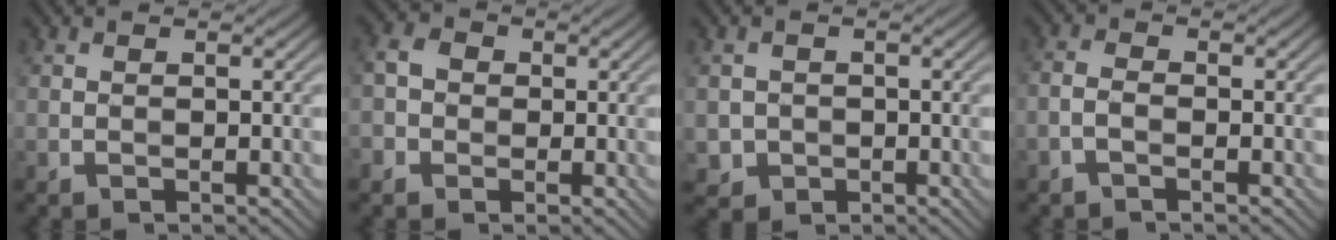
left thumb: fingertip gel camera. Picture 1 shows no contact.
{"total": 3.1, "force": [-0.8, 2.8, 1.0], "torque": [-0.028, 0.004, -0.021]}
{"total": 2.3, "force": [-0.6, 2.2, 0.4], "torque": [-0.009, -0.008, -0.013]}
{"total": 1.7, "force": [-1.1, 0.6, 1.2], "torque": [-0.027, 0.003, -0.027]}